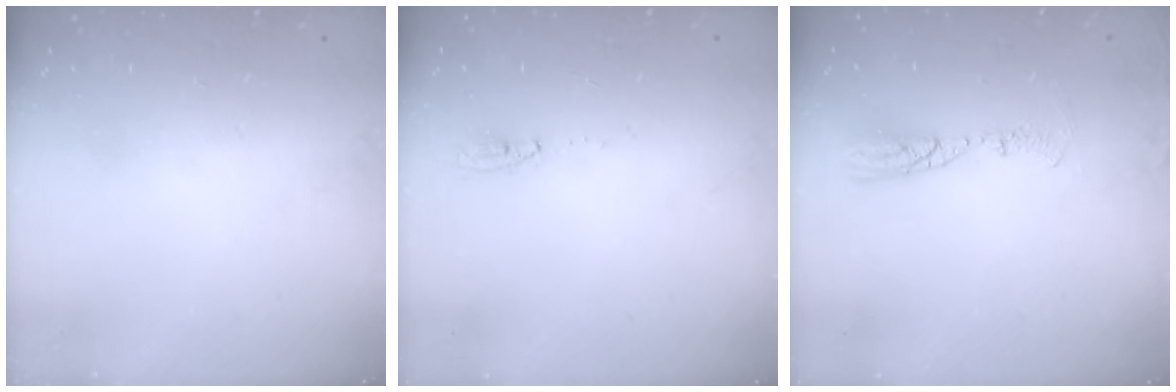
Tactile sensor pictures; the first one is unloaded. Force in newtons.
{"total": 3.4, "press": 2.9, "slide": 1.7}
{"total": 7.4, "press": 7.2, "slide": 1.5}